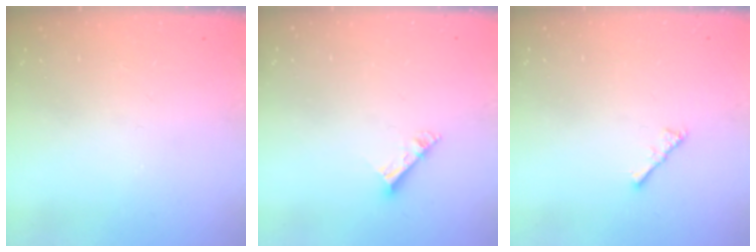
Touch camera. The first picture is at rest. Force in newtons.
{"total": 5.0, "press": 4.9, "slide": 0.4}
{"total": 2.1, "press": 2.1, "slide": 0.5}